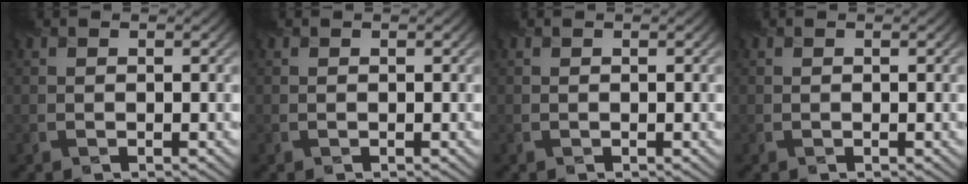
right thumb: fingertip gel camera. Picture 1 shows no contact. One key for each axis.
{"total": 0.0}
{"total": 0.0}
{"total": 0.0}